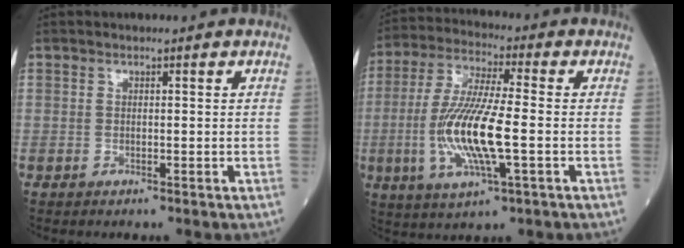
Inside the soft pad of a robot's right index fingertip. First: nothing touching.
{"total": 13.5, "force": [-2.4, 1.8, 13.1], "torque": [-0.274, -0.011, -0.047]}